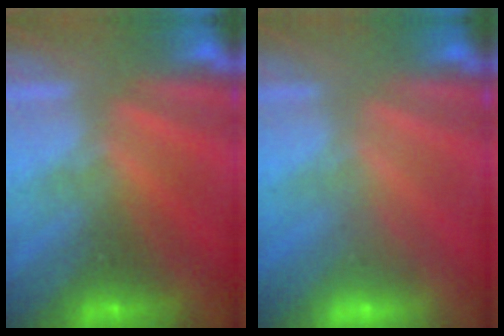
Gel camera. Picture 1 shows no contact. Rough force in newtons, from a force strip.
{"total": 2.9}